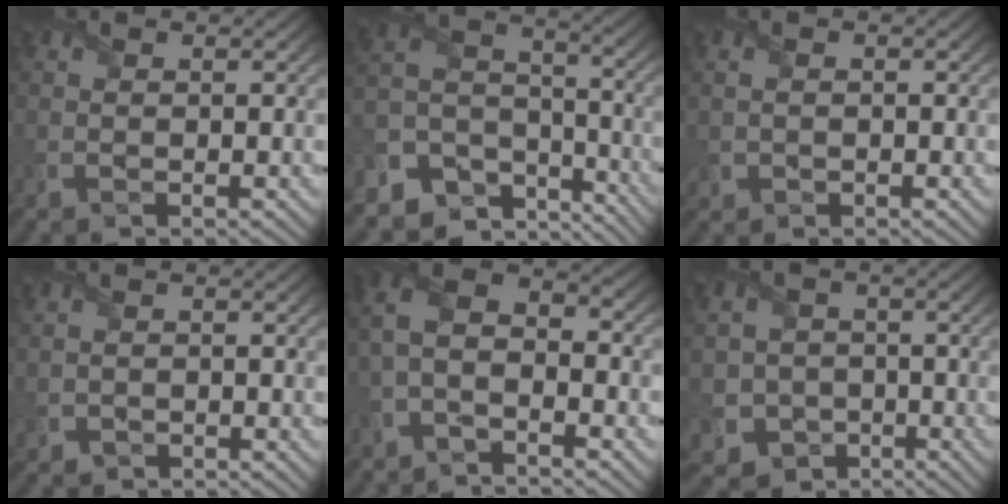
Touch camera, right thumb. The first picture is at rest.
{"total": 12.2, "force": [-8.3, 7.8, 4.5], "torque": [-0.131, -0.017, -0.130]}
{"total": 1.3, "force": [-0.2, 1.0, 0.8], "torque": [-0.021, -0.002, 0.000]}
{"total": 1.1, "force": [-0.5, 1.0, 0.1], "torque": [-0.009, -0.006, -0.010]}
{"total": 6.4, "force": [-2.5, 3.5, 4.7], "torque": [-0.104, 0.005, -0.065]}
{"total": 7.1, "force": [-2.4, 6.6, 1.2], "torque": [-0.040, -0.009, -0.071]}